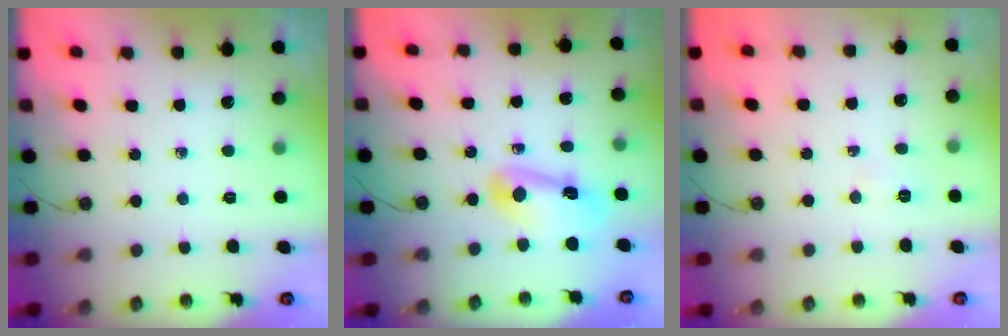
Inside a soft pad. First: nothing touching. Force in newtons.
{"total": 10.5, "press": 10.4, "slide": 1.3}
{"total": 5.1, "press": 3.0, "slide": 4.1}